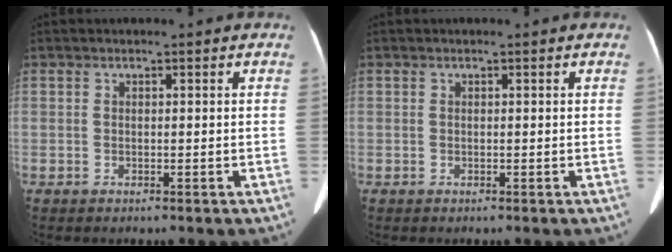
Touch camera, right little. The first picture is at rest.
{"total": 0.0}